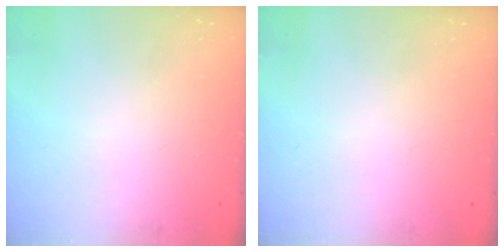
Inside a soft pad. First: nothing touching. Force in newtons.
{"total": 0.0}